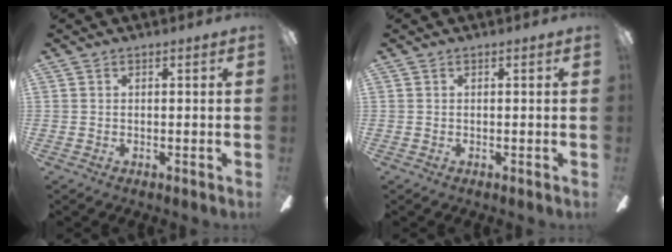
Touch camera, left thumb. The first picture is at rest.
{"total": 0.0}